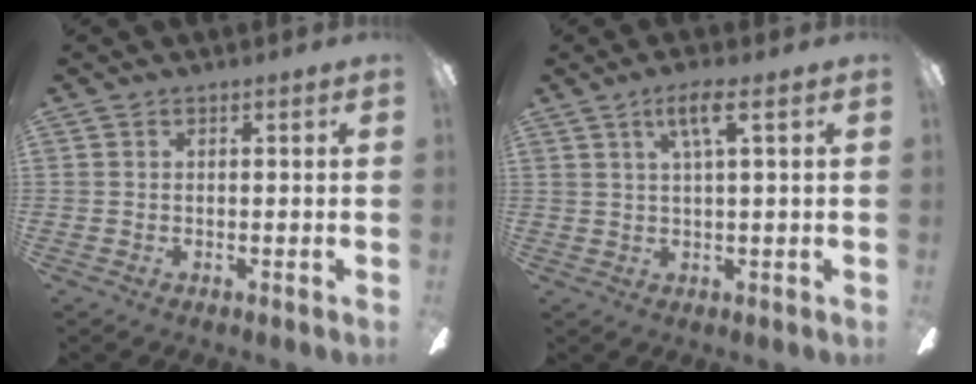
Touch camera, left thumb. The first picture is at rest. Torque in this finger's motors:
{"motor_torque": [0.10, 0.04, -0.05, -0.02, 0.04]}